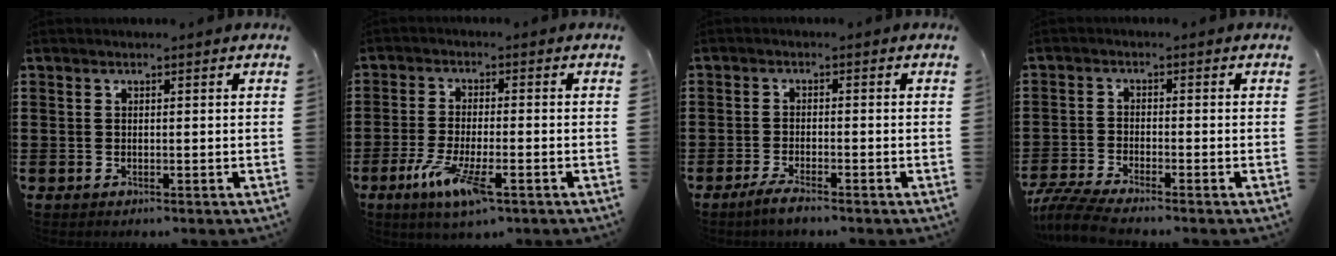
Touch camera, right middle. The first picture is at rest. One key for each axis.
{"total": 7.6, "fx": -3.5, "fy": 1.9, "fz": 6.5, "tx": -0.139, "ty": -0.015, "tz": -0.064}
{"total": 2.5, "fx": -2.0, "fy": 0.0, "fz": 1.5, "tx": -0.033, "ty": -0.001, "tz": -0.038}
{"total": 4.3, "fx": -3.9, "fy": 0.0, "fz": 1.9, "tx": -0.061, "ty": -0.021, "tz": -0.083}